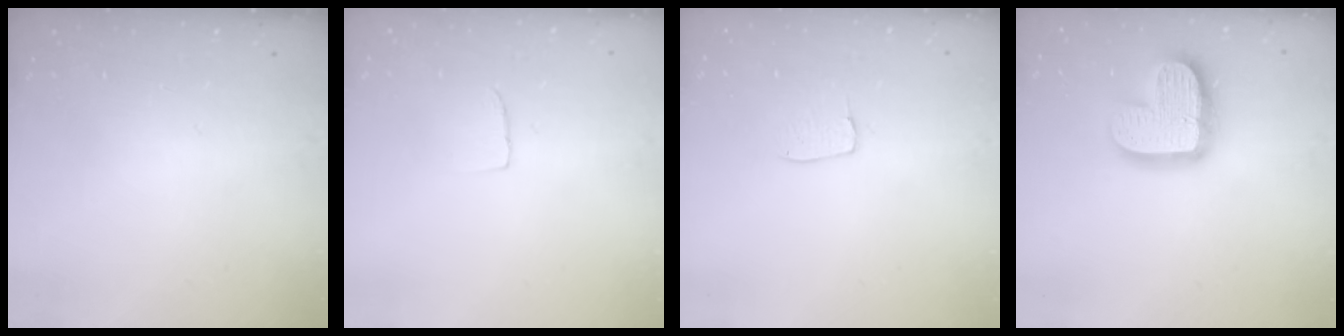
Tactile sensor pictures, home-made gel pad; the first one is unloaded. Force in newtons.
{"total": 2.4, "press": 2.4, "slide": 0.1}
{"total": 3.8, "press": 3.8, "slide": 0.2}
{"total": 17.0, "press": 17.0, "slide": 1.4}